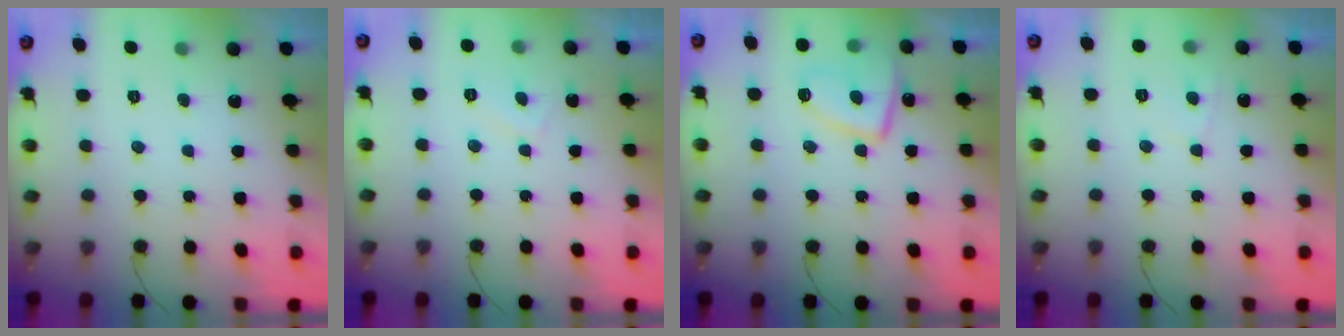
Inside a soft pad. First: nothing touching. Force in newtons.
{"total": 2.2, "press": 2.1, "slide": 0.5}
{"total": 10.0, "press": 9.9, "slide": 1.2}
{"total": 2.7, "press": 2.7, "slide": 0.3}